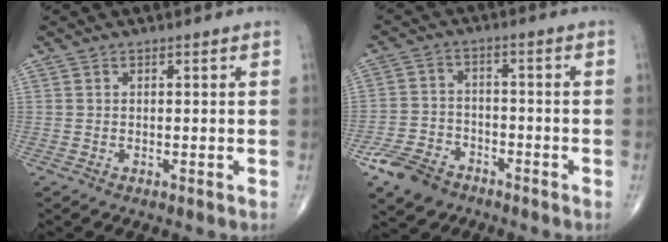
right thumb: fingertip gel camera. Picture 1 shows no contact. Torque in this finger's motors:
{"motor_torque": [0.75, 0.45, 0.23, -0.35, 0.19]}